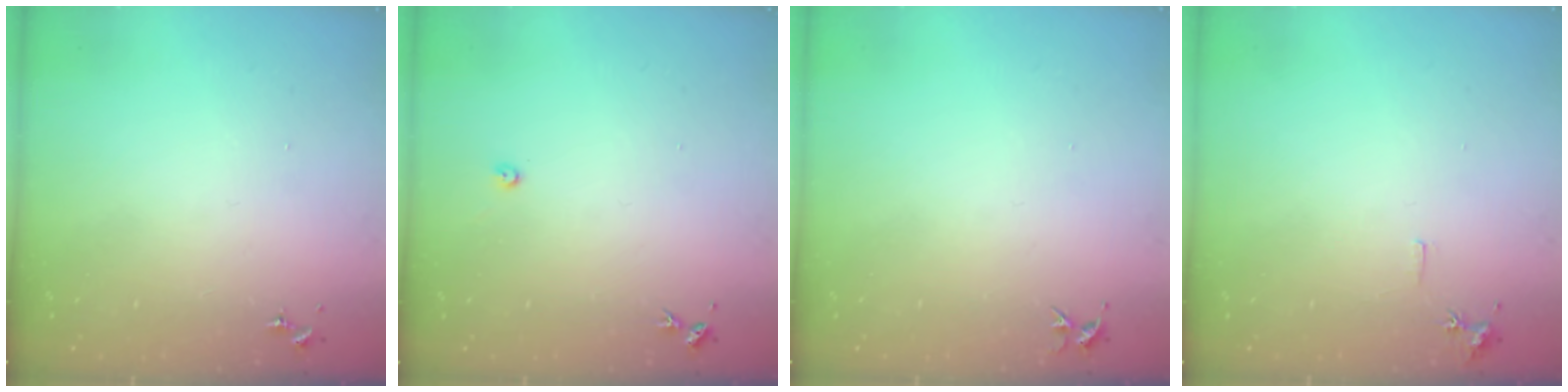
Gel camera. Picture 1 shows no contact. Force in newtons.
{"total": 2.4, "press": 2.4, "slide": 0.3}
{"total": 3.7, "press": 3.7, "slide": 0.4}
{"total": 5.6, "press": 5.6, "slide": 0.7}